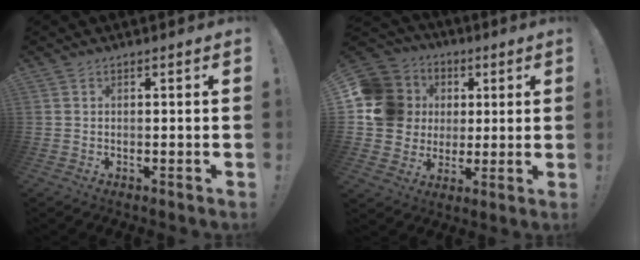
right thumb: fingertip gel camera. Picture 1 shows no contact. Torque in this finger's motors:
{"motor_torque": [0.79, 1.69, 0.64, 0.06, 0.01]}